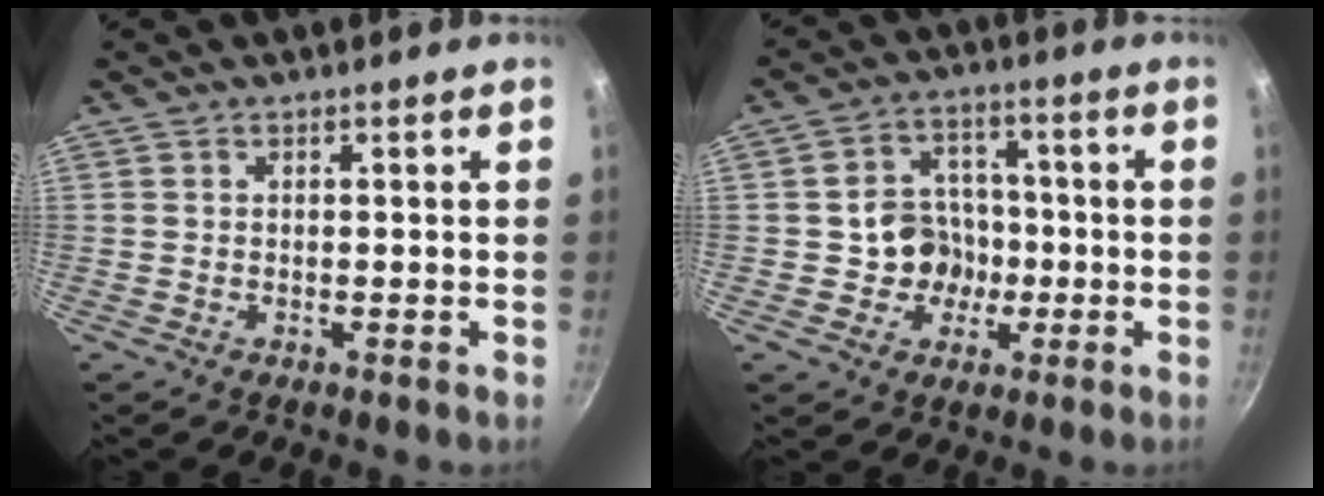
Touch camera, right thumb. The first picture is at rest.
{"total": 8.8, "force": [-1.4, 7.9, 3.6], "torque": [-0.016, 0.026, -0.028]}